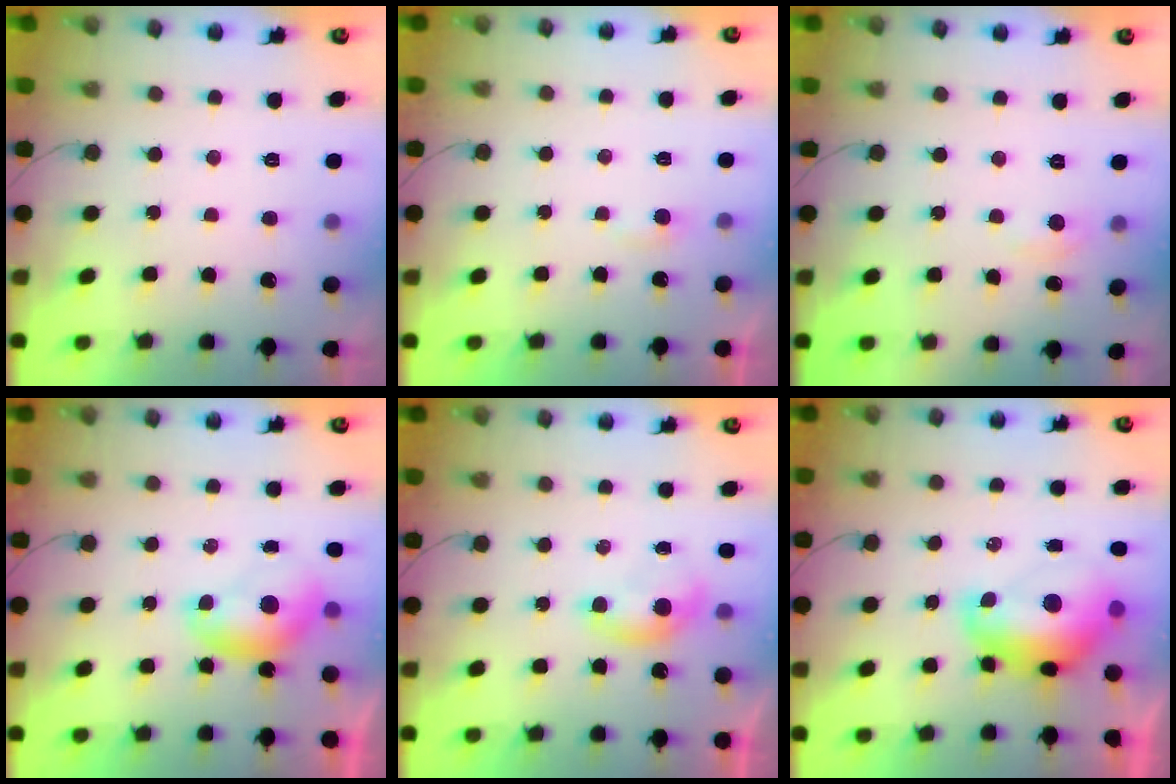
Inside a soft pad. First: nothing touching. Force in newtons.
{"total": 2.4, "press": 2.4, "slide": 0.2}
{"total": 2.3, "press": 2.3, "slide": 0.3}
{"total": 7.7, "press": 7.6, "slide": 1.1}
{"total": 4.8, "press": 4.7, "slide": 0.6}
{"total": 11.9, "press": 11.8, "slide": 0.9}